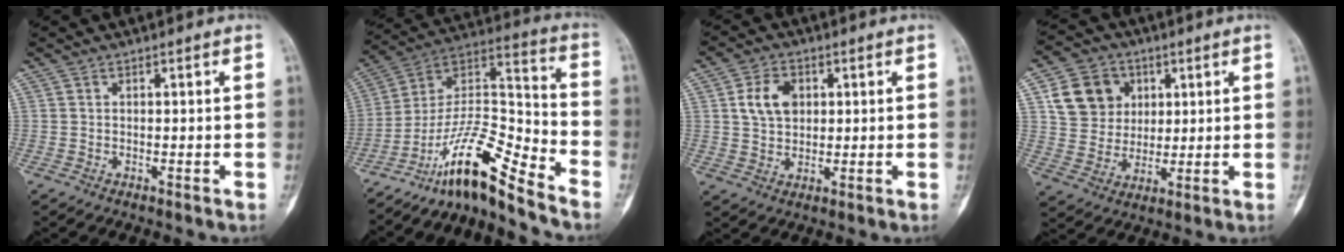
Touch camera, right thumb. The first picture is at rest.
{"total": 15.0, "force": [-12.0, 2.0, 8.7], "torque": [-0.162, 0.111, -0.220]}
{"total": 6.9, "force": [1.8, 5.0, 4.4], "torque": [-0.065, -0.002, 0.031]}
{"total": 11.6, "force": [3.9, 9.9, 4.6], "torque": [-0.054, -0.004, 0.073]}